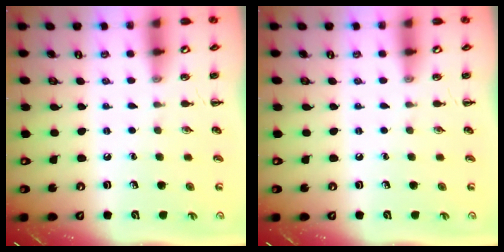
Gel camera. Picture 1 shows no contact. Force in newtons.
{"total": 0.0}